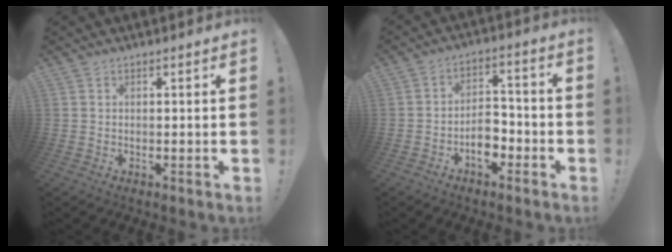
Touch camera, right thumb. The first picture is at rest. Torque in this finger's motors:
{"motor_torque": [0.96, 0.15, 0.19, -0.26, 0.11]}